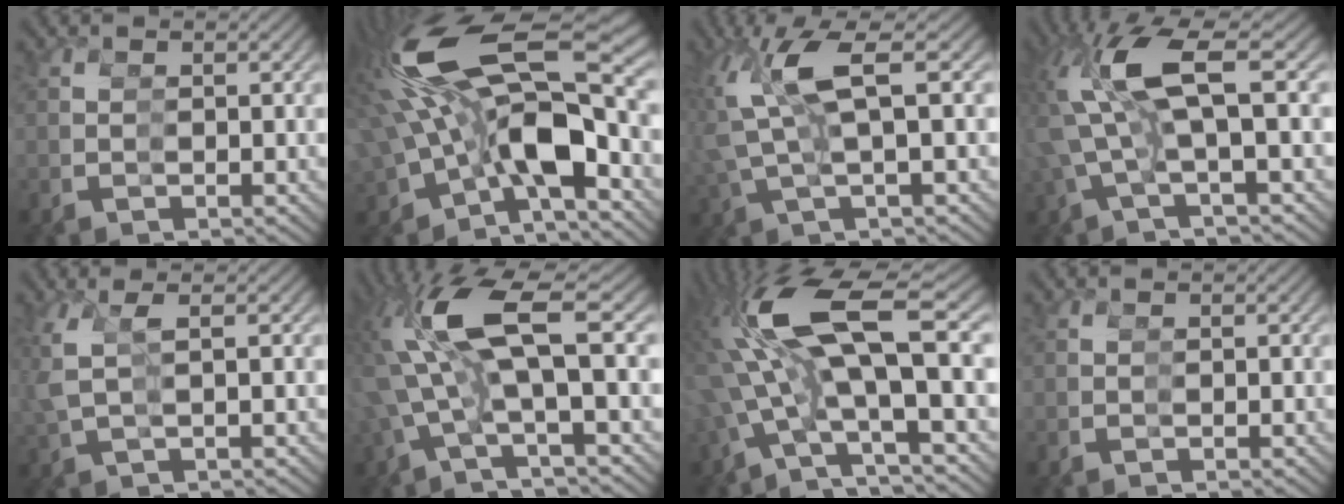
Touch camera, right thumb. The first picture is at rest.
{"total": 12.7, "force": [2.4, 6.7, 10.5], "torque": [-0.232, 0.018, 0.043]}
{"total": 3.6, "force": [2.2, 0.6, 2.8], "torque": [-0.091, 0.027, 0.034]}
{"total": 6.9, "force": [2.2, 3.1, 5.8], "torque": [-0.146, 0.023, 0.041]}
{"total": 1.8, "force": [1.5, -0.8, -0.5], "torque": [-0.018, 0.021, 0.027]}
{"total": 7.6, "force": [1.3, 3.3, 6.7], "torque": [-0.160, 0.023, 0.032]}
{"total": 10.0, "force": [1.7, 5.2, 8.4], "torque": [-0.211, 0.016, 0.038]}
{"total": 0.0}